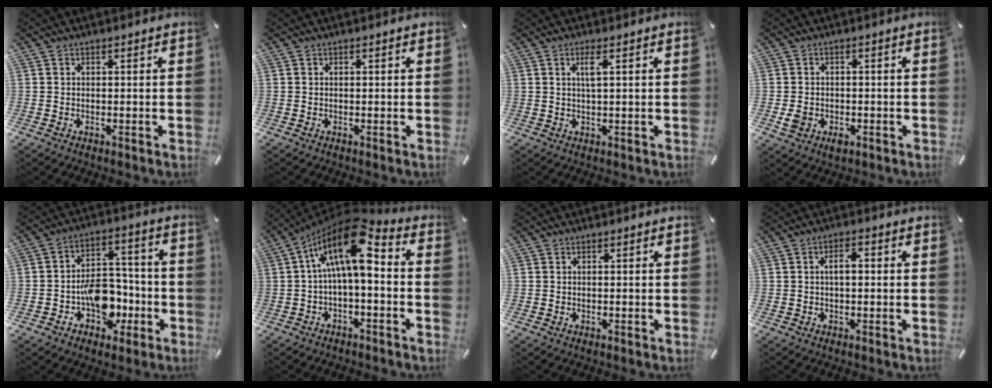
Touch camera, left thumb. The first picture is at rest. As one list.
[{"total": 0.0}, {"total": 3.6, "force": [1.1, 0.5, 3.4], "torque": [-0.070, 0.001, 0.015]}, {"total": 3.7, "force": [-1.4, 2.8, 2.0], "torque": [-0.038, 0.007, -0.024]}, {"total": 11.8, "force": [-4.1, 8.8, 6.7], "torque": [-0.086, 0.034, -0.062]}, {"total": 16.3, "force": [3.4, 7.1, 14.3], "torque": [-0.255, -0.011, 0.052]}, {"total": 0.0}, {"total": 3.7, "force": [0.1, 1.8, 3.3], "torque": [-0.057, 0.008, -0.003]}]